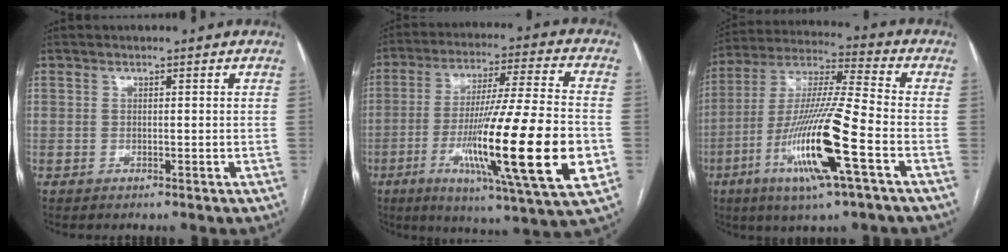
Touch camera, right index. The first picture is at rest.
{"total": 23.7, "force": [-5.9, 0.6, 23.0], "torque": [-0.371, -0.030, -0.100]}
{"total": 17.8, "force": [-6.6, 0.4, 16.5], "torque": [-0.335, -0.019, -0.125]}